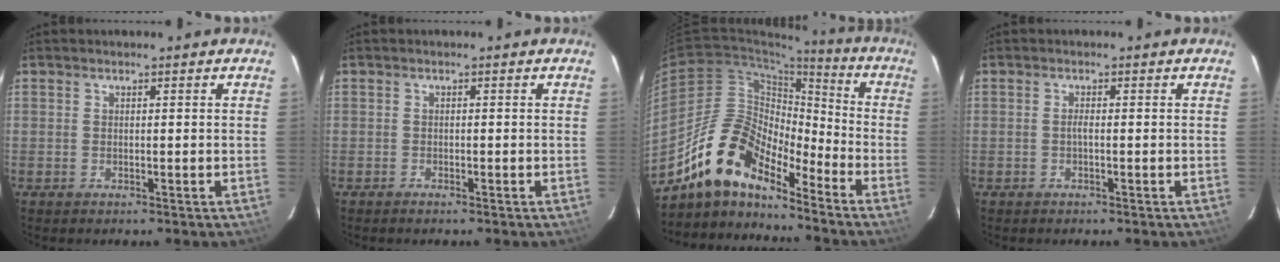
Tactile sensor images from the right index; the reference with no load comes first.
{"total": 0.7, "force": [-0.7, 0.2, 0.2], "torque": [-0.009, 0.000, -0.014]}
{"total": 15.2, "force": [-12.5, 5.0, 7.1], "torque": [-0.127, 0.006, -0.242]}
{"total": 0.8, "force": [-0.3, 0.0, 0.7], "torque": [-0.012, 0.003, -0.008]}